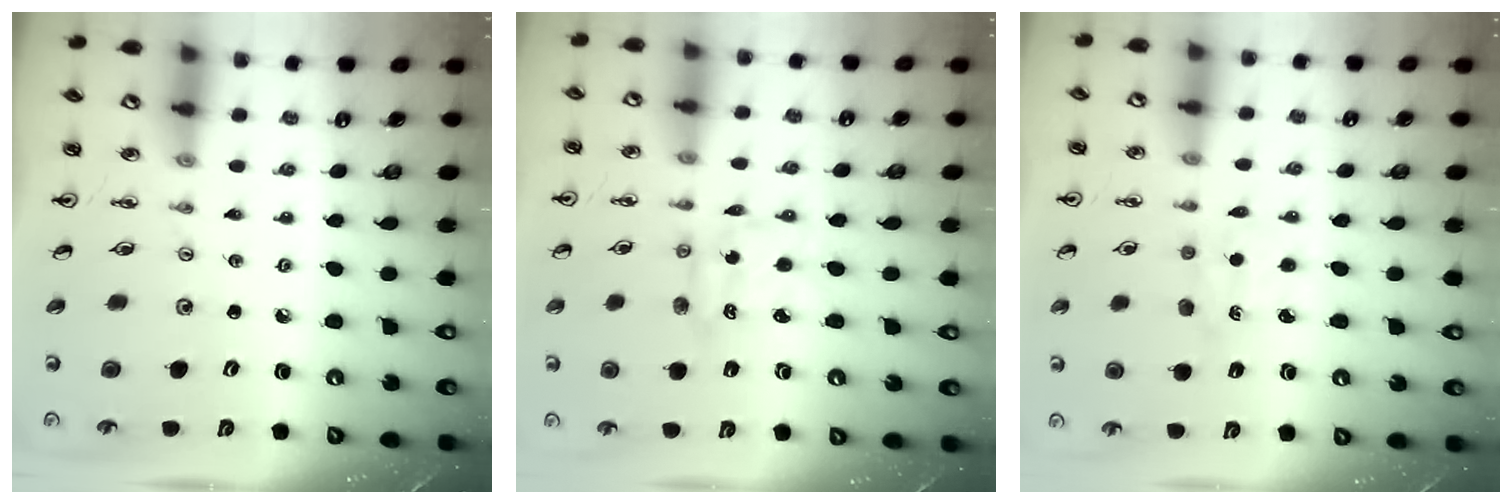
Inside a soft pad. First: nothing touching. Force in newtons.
{"total": 2.4, "press": 2.4, "slide": 0.1}
{"total": 2.3, "press": 2.3, "slide": 0.3}